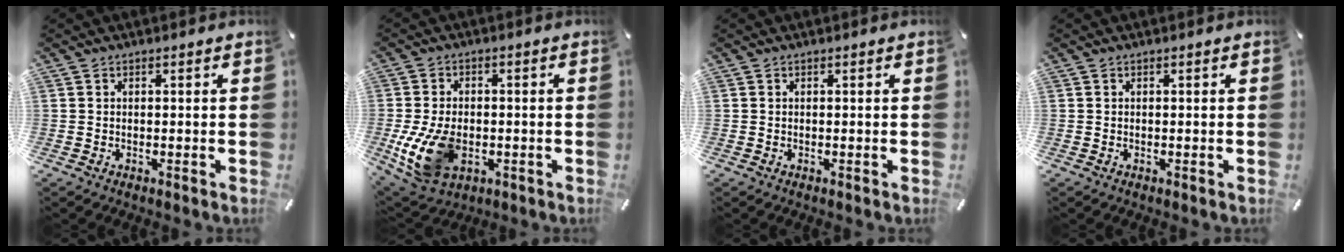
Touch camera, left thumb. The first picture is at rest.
{"total": 13.0, "force": [-3.0, 8.8, 9.1], "torque": [-0.199, -0.003, -0.052]}
{"total": 0.0}
{"total": 0.0}